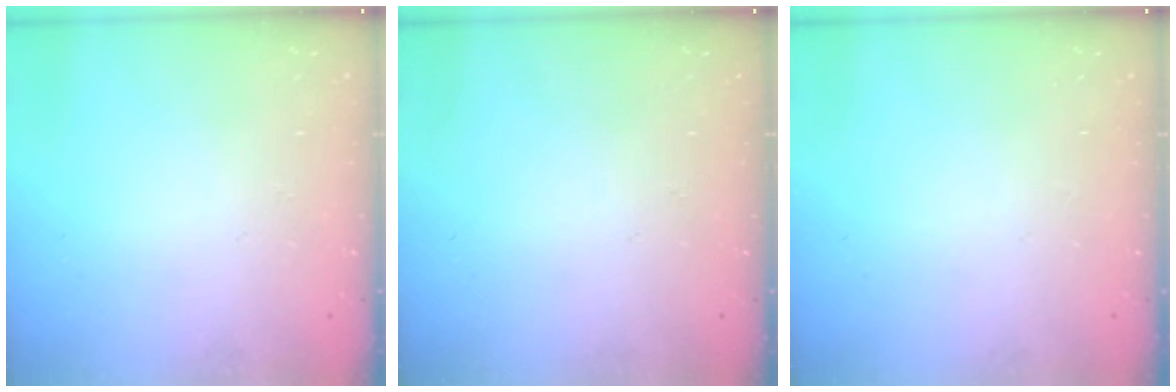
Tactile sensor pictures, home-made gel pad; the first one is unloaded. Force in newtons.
{"total": 0.0}
{"total": 0.0}